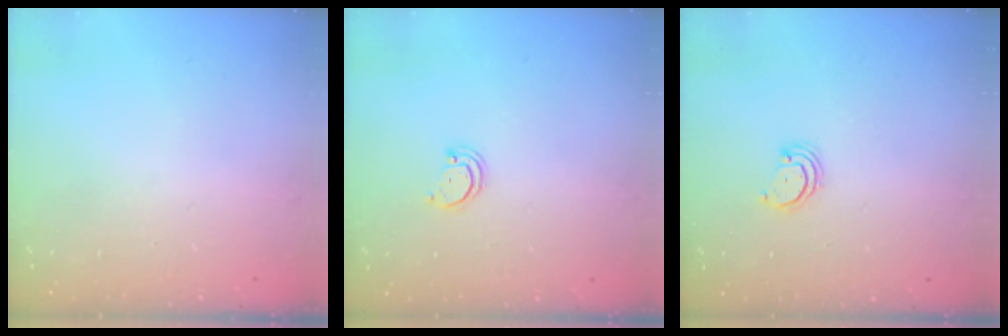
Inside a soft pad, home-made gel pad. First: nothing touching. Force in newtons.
{"total": 1.8, "press": 1.8, "slide": 0.2}
{"total": 2.8, "press": 2.8, "slide": 0.3}